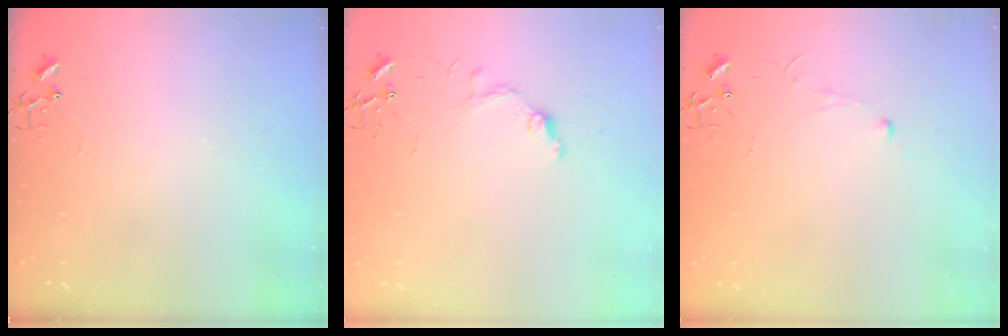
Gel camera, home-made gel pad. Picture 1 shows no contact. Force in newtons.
{"total": 7.9, "press": 7.9, "slide": 0.7}
{"total": 3.9, "press": 3.8, "slide": 0.4}